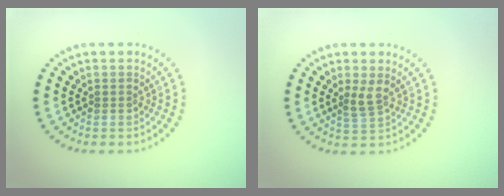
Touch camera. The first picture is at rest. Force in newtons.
{"total": 1.7, "press": 1.4, "slide": 1.0}